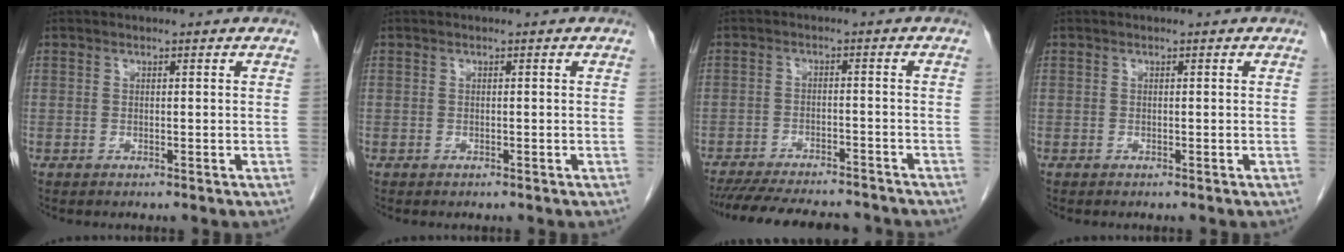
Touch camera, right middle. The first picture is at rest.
{"total": 0.0}
{"total": 16.1, "force": [-14.4, 3.2, 6.4], "torque": [-0.135, -0.017, -0.199]}
{"total": 0.0}